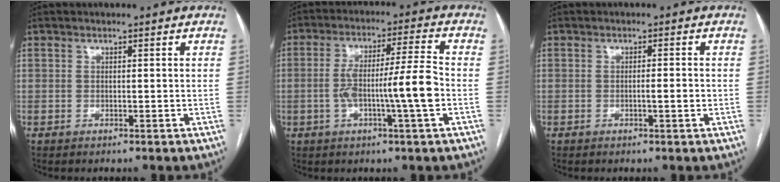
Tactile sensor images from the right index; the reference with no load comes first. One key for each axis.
{"total": 10.3, "fx": -2.2, "fy": -0.1, "fz": 10.1, "tx": -0.180, "ty": 0.012, "tz": -0.039}
{"total": 1.9, "fx": -0.4, "fy": 0.1, "fz": 1.9, "tx": -0.031, "ty": 0.000, "tz": -0.007}